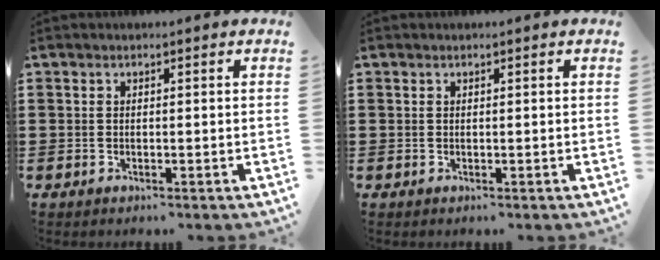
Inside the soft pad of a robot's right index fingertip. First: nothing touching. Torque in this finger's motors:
{"motor_torque": [0.11, 0.11, 0.00, 0.00]}